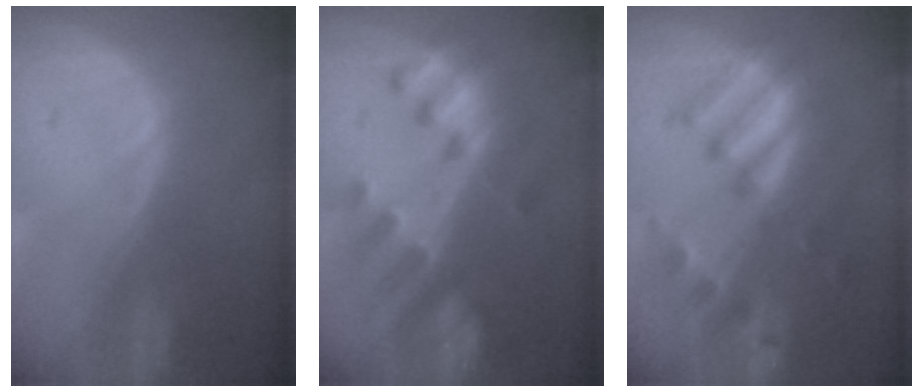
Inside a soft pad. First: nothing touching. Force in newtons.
{"total": 7.8, "press": 7.7, "slide": 0.8}
{"total": 9.5, "press": 8.4, "slide": 4.5}